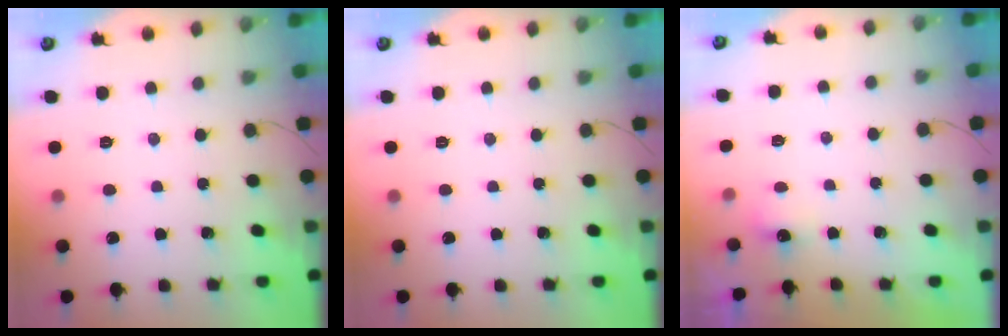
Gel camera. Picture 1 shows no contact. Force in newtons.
{"total": 0.0}
{"total": 2.2, "press": 2.2, "slide": 0.5}